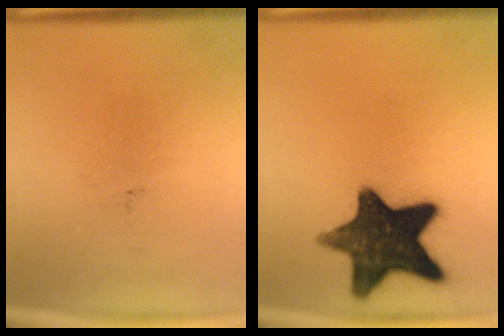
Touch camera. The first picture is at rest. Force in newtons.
{"total": 16.0}